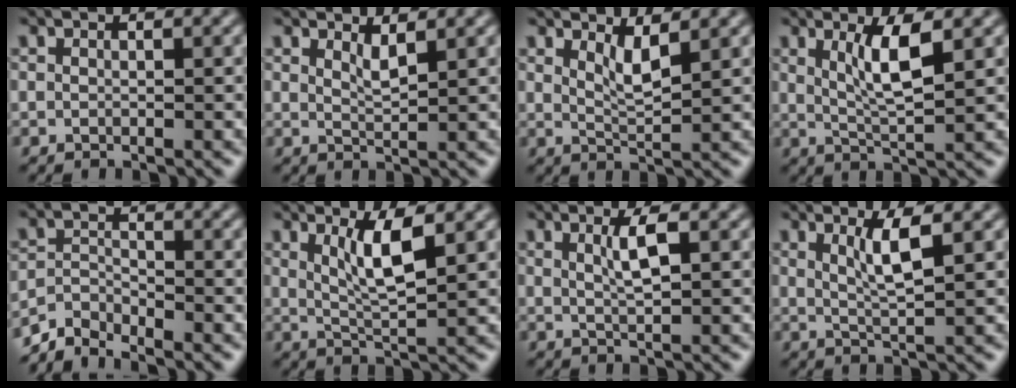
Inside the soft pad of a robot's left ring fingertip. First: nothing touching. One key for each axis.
{"total": 1.4, "fx": 1.0, "fy": 0.2, "fz": 1.0, "tx": -0.021, "ty": -0.004, "tz": 0.018}
{"total": 2.3, "fx": 1.4, "fy": 0.5, "fz": 1.8, "tx": -0.031, "ty": -0.010, "tz": 0.027}
{"total": 3.9, "fx": 1.4, "fy": 0.8, "fz": 3.6, "tx": -0.067, "ty": -0.005, "tz": 0.029}
{"total": 3.1, "fx": -2.9, "fy": 0.8, "fz": 0.6, "tx": -0.008, "ty": 0.003, "tz": -0.068}
{"total": 3.9, "fx": 1.5, "fy": 0.8, "fz": 3.5, "tx": -0.066, "ty": -0.006, "tz": 0.031}
{"total": 2.6, "fx": 0.9, "fy": 0.6, "fz": 2.3, "tx": -0.039, "ty": 0.000, "tz": 0.015}
{"total": 3.0, "fx": 1.2, "fy": 0.6, "fz": 2.7, "tx": -0.047, "ty": -0.004, "tz": 0.024}